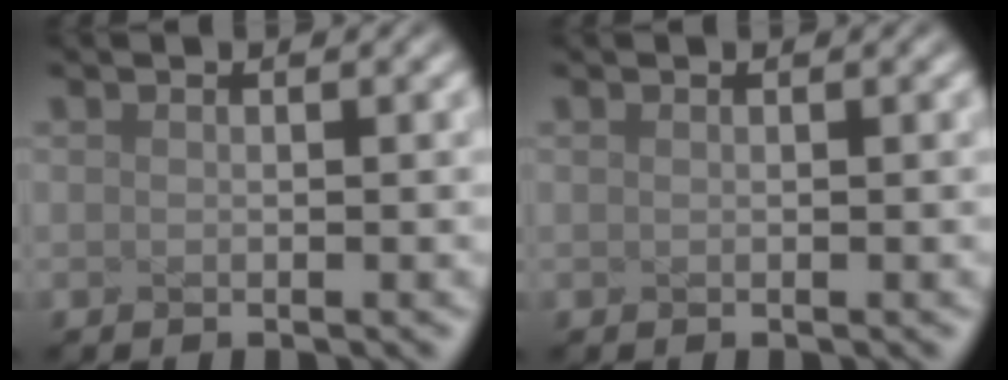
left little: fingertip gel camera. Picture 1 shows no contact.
{"total": 0.0}